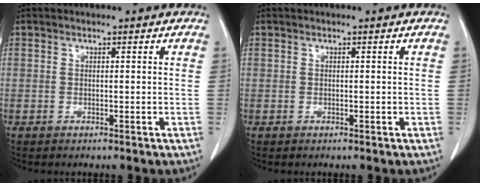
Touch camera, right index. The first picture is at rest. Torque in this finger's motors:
{"motor_torque": [-0.21, 0.24, -0.07, -0.01]}